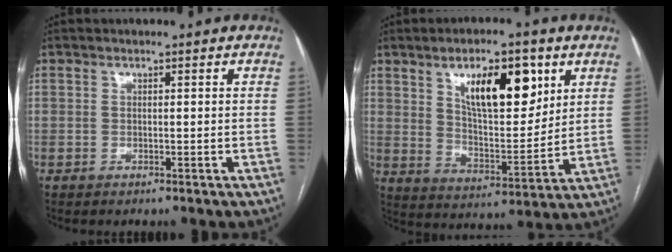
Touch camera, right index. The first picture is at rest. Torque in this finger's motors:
{"motor_torque": [1.13, 1.01, 0.33, 0.15]}